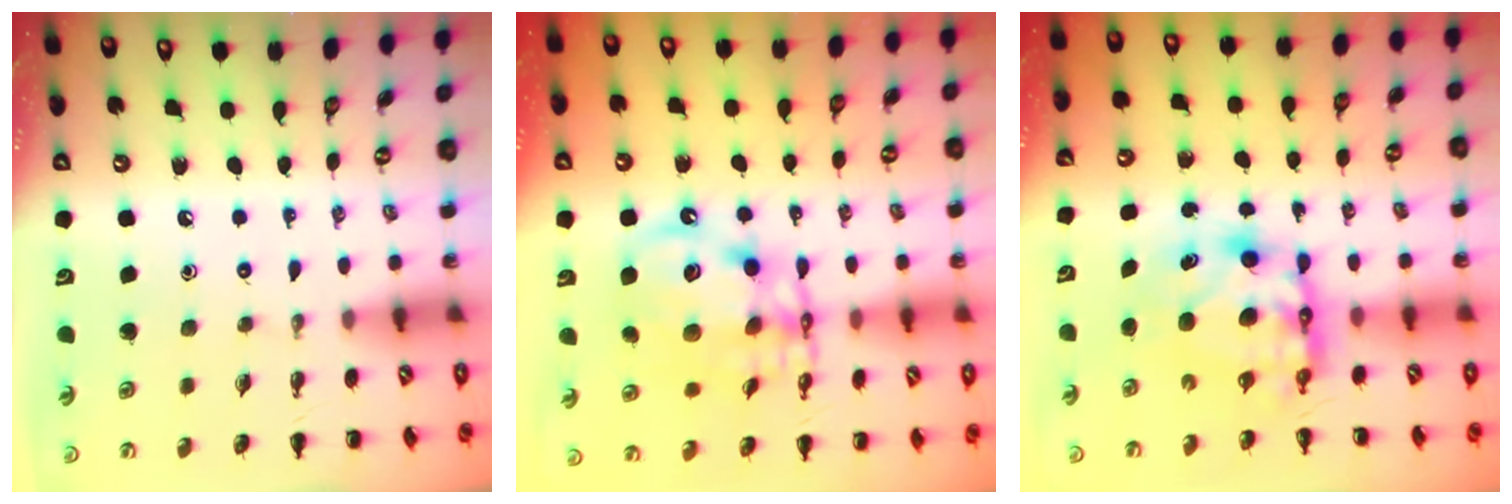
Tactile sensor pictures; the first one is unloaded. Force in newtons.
{"total": 13.9, "press": 13.5, "slide": 3.3}
{"total": 7.7, "press": 7.4, "slide": 2.0}